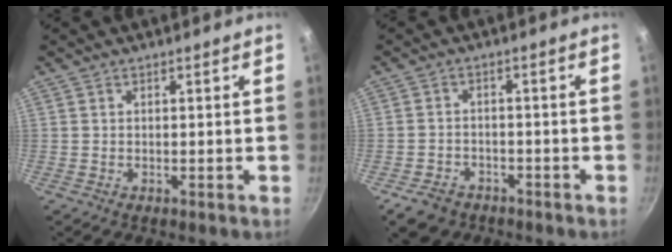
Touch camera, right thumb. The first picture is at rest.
{"total": 5.8, "force": [-3.7, 4.0, 2.2], "torque": [-0.036, 0.033, -0.053]}